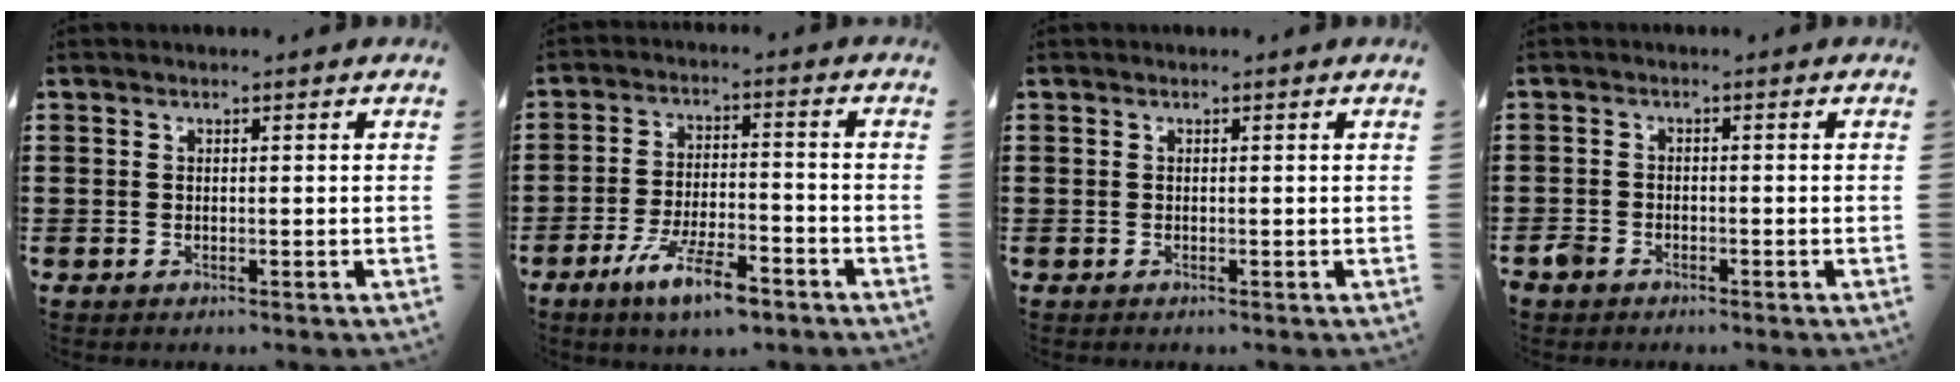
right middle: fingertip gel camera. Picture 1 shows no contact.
{"total": 8.4, "force": [-5.5, 2.1, 6.0], "torque": [-0.120, 0.000, -0.100]}
{"total": 0.0}
{"total": 1.9, "force": [-1.5, 1.1, 0.4], "torque": [-0.018, 0.002, -0.035]}